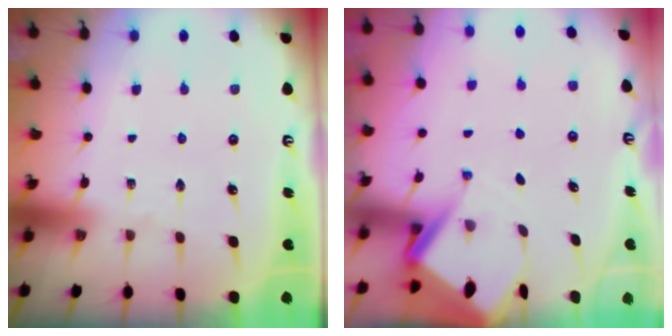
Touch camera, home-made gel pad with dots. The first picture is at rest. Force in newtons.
{"total": 6.1, "press": 6.1, "slide": 0.6}